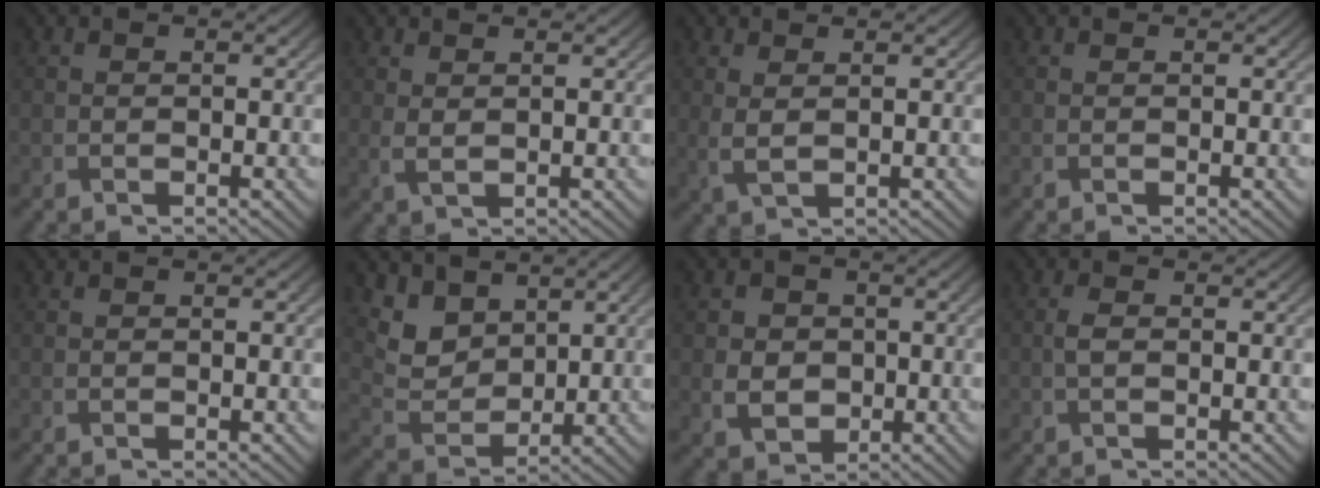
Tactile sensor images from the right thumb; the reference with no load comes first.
{"total": 1.6, "force": [1.0, 0.5, 1.2], "torque": [-0.031, -0.002, 0.023]}
{"total": 2.3, "force": [1.1, 0.7, 1.9], "torque": [-0.046, -0.003, 0.022]}
{"total": 0.0}
{"total": 0.0}
{"total": 6.4, "force": [4.0, 4.2, 2.9], "torque": [-0.084, -0.013, 0.078]}
{"total": 4.6, "force": [-0.1, 4.1, 2.1], "torque": [-0.048, -0.006, -0.013]}
{"total": 1.5, "force": [-0.1, 0.9, 1.2], "torque": [-0.030, 0.004, -0.004]}